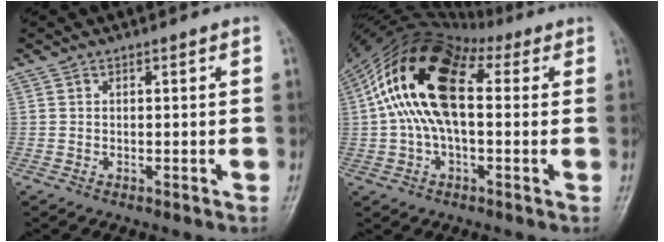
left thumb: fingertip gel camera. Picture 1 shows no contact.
{"total": 17.8, "force": [2.6, 9.7, 14.6], "torque": [-0.276, 0.048, 0.036]}